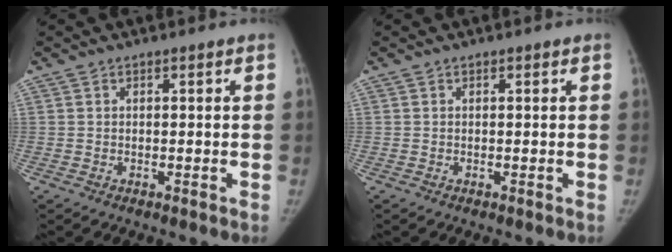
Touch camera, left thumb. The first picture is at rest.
{"total": 0.0}